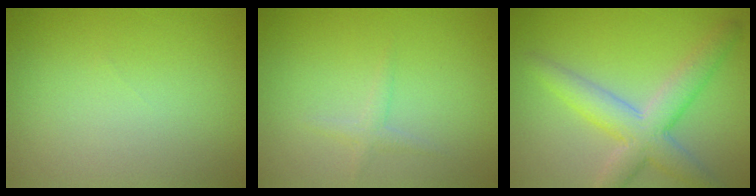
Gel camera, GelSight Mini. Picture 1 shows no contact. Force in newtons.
{"total": 1.1, "press": 1.1, "slide": 0.1}
{"total": 5.4, "press": 5.4, "slide": 0.4}